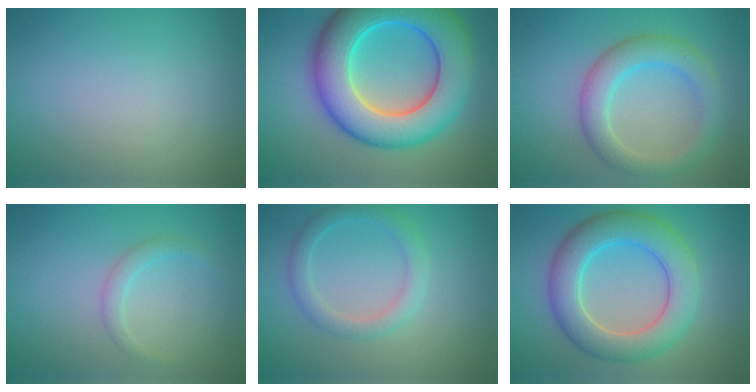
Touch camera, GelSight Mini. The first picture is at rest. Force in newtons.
{"total": 11.9, "press": 11.9, "slide": 0.0}
{"total": 4.4, "press": 4.4, "slide": 0.1}
{"total": 1.4, "press": 1.4, "slide": 0.1}
{"total": 2.6, "press": 2.6, "slide": 0.2}
{"total": 7.0, "press": 7.0, "slide": 0.2}